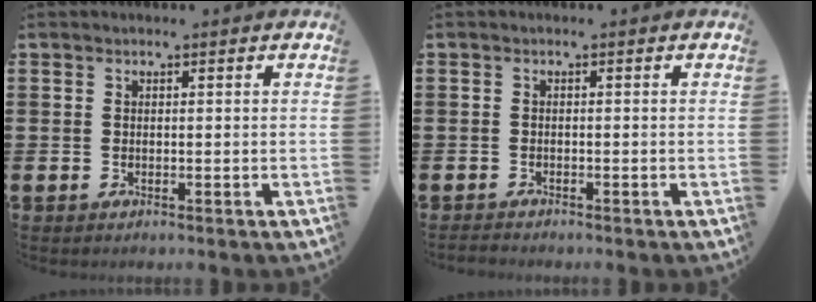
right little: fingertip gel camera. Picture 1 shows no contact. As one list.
[{"total": 0.6, "force": [-0.6, 0.0, 0.0], "torque": [-0.001, -0.003, -0.012]}]